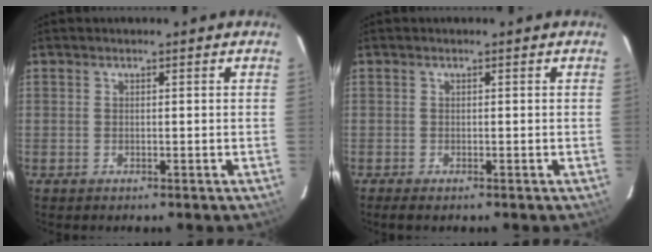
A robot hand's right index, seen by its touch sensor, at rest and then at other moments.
{"total": 1.3, "force": [-1.0, 0.4, 0.7], "torque": [-0.016, -0.006, -0.018]}